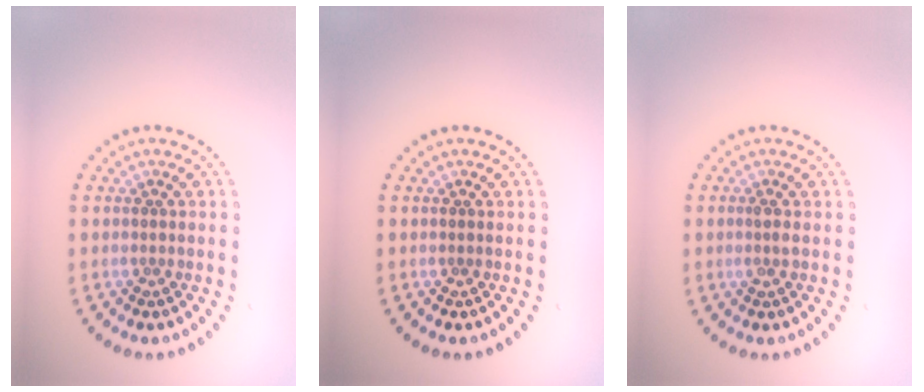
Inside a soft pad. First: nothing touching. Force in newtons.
{"total": 0.0}
{"total": 0.9, "press": 0.8, "slide": 0.5}